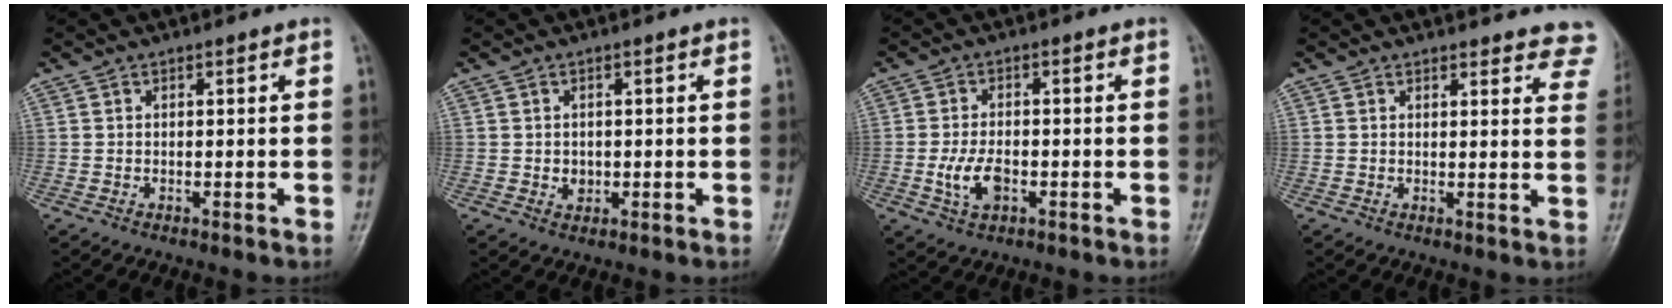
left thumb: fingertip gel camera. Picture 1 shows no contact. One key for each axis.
{"total": 1.9, "fx": -0.1, "fy": 1.7, "fz": 1.0, "tx": -0.008, "ty": 0.001, "tz": 0.003}
{"total": 5.4, "fx": -1.4, "fy": 3.1, "fz": 4.2, "tx": -0.085, "ty": 0.004, "tz": -0.025}
{"total": 10.1, "fx": 9.4, "fy": 3.0, "fz": 2.1, "tx": 0.031, "ty": -0.042, "tz": 0.078}